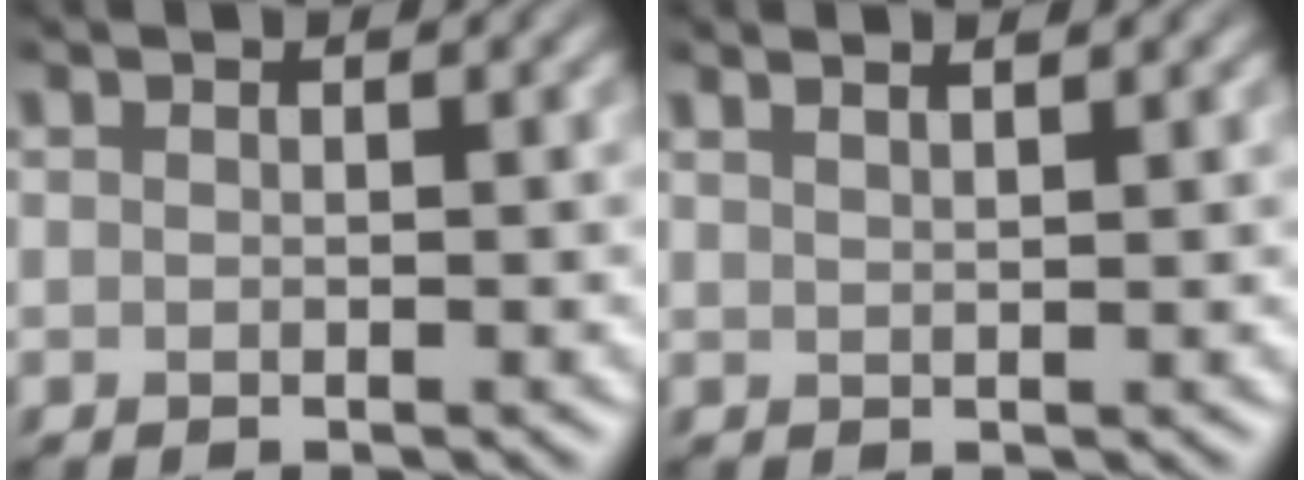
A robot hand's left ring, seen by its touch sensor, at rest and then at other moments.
{"total": 3.0, "force": [2.1, 1.2, 1.8], "torque": [0.001, 0.011, -0.002]}